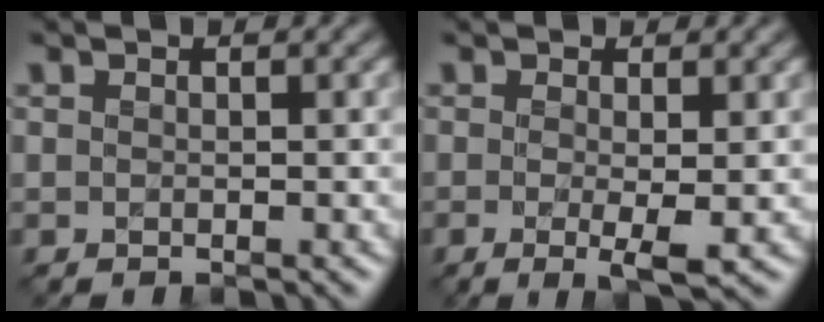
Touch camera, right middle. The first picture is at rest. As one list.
[{"total": 2.8, "force": [-0.4, 0.5, 2.7], "torque": [-0.048, -0.013, -0.006]}]